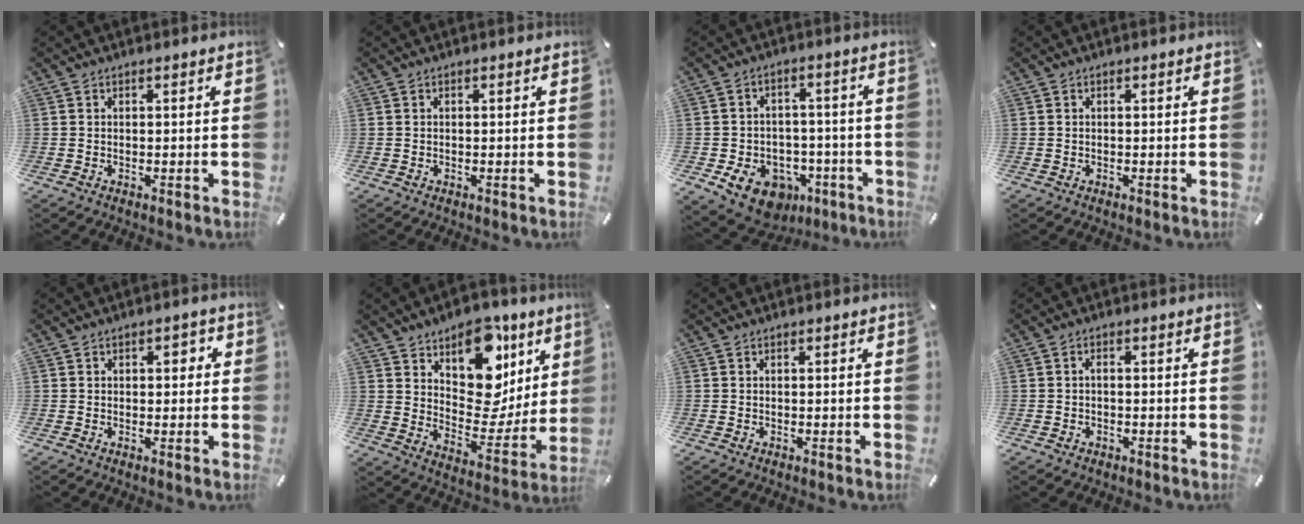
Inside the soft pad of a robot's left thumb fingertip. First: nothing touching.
{"total": 0.0}
{"total": 10.9, "force": [-5.2, 8.5, 4.5], "torque": [-0.068, 0.038, -0.081]}
{"total": 0.0}
{"total": 2.3, "force": [0.2, 1.6, 1.6], "torque": [-0.018, 0.003, -0.005]}
{"total": 16.4, "force": [8.9, 11.0, 8.2], "torque": [-0.097, -0.077, 0.155]}
{"total": 0.0}
{"total": 1.2, "force": [-0.3, 0.8, 0.8], "torque": [-0.017, 0.002, -0.008]}